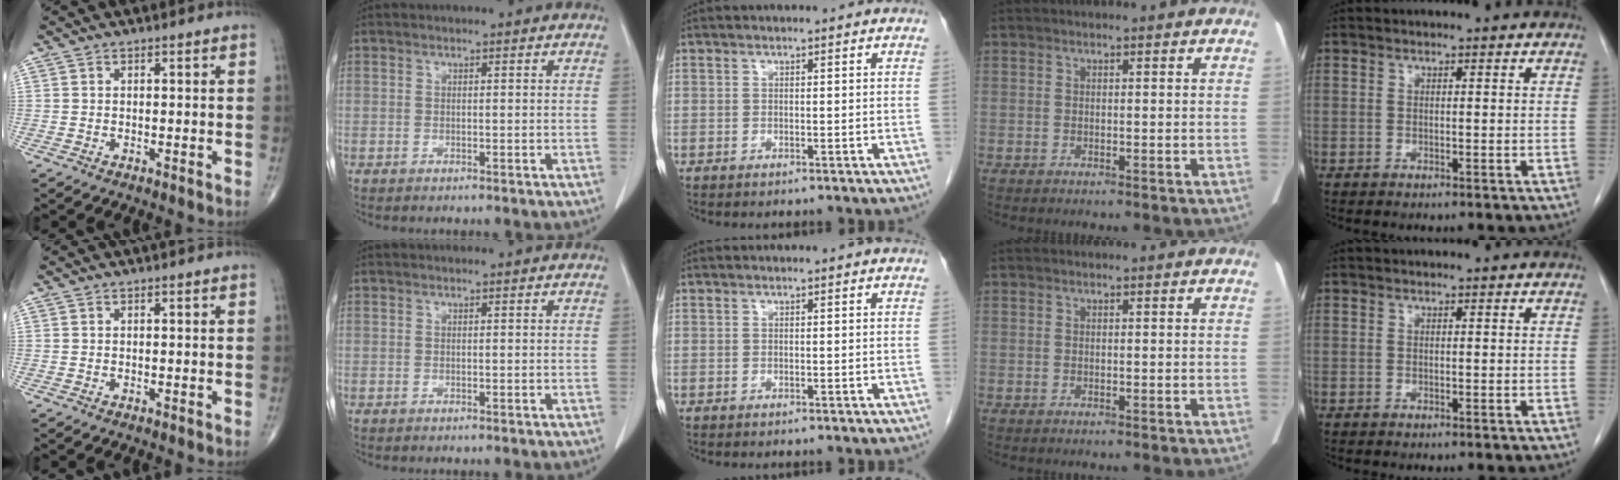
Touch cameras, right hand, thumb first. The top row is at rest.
{}